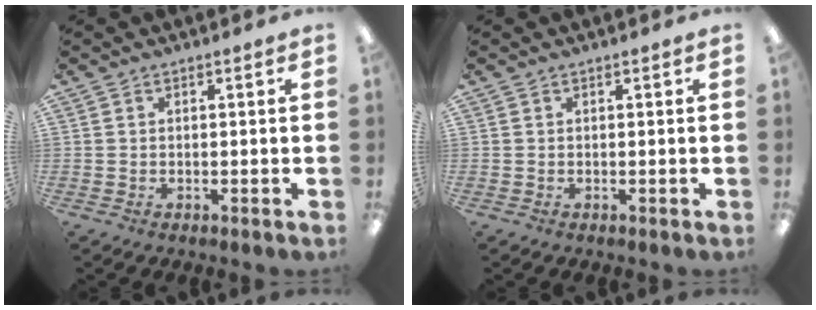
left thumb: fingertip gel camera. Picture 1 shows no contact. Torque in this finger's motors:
{"motor_torque": [-0.01, 0.01, 0.00, 0.00, 0.00]}